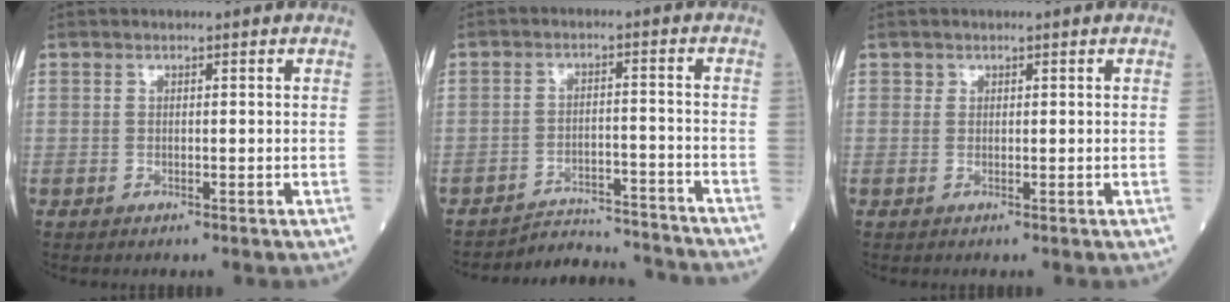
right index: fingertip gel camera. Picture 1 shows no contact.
{"total": 10.4, "force": [-10.4, 0.4, -0.1], "torque": [0.004, 0.016, -0.148]}
{"total": 0.6, "force": [0.3, 0.4, 0.0], "torque": [0.006, 0.000, 0.003]}